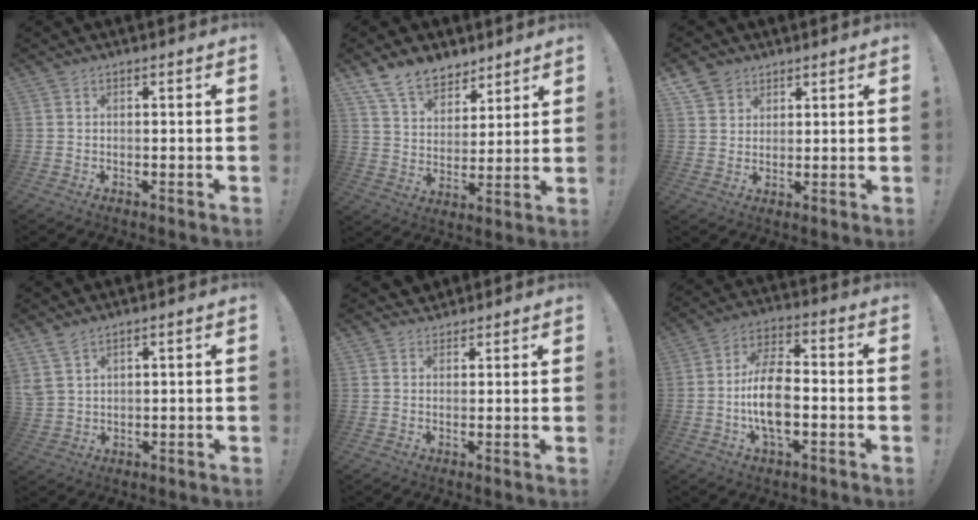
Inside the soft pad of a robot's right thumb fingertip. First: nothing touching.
{"total": 12.6, "force": [9.6, 7.0, 4.1], "torque": [-0.079, -0.063, 0.187]}
{"total": 5.2, "force": [3.6, 3.6, 0.6], "torque": [-0.014, -0.021, 0.071]}
{"total": 5.4, "force": [4.1, 2.4, 2.5], "torque": [-0.049, -0.016, 0.081]}
{"total": 3.0, "force": [2.6, 1.5, 0.0], "torque": [0.010, -0.014, 0.047]}
{"total": 12.5, "force": [-2.6, 6.2, 10.6], "torque": [-0.202, 0.008, -0.048]}